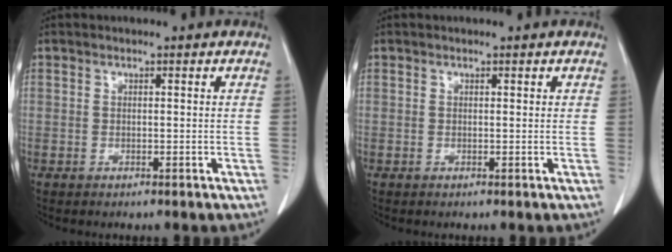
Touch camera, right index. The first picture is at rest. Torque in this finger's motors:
{"motor_torque": [-0.17, -0.02, 0.00, -0.01]}